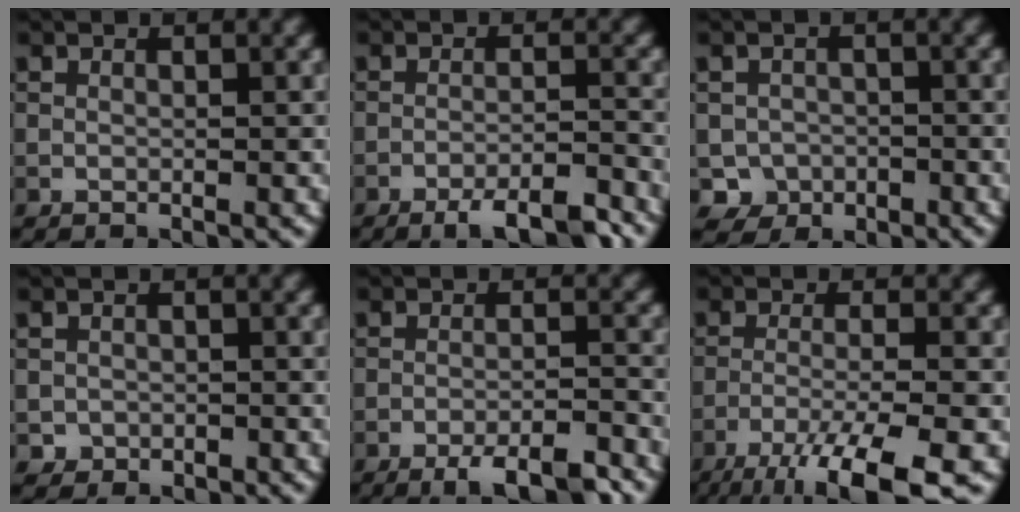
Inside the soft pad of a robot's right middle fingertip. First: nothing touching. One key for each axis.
{"total": 6.1, "fx": -4.9, "fy": 1.2, "fz": 3.4, "tx": -0.055, "ty": -0.008, "tz": -0.070}
{"total": 2.6, "fx": -1.0, "fy": 2.4, "fz": 0.3, "tx": 0.006, "ty": 0.002, "tz": -0.018}
{"total": 1.1, "fx": -0.3, "fy": 1.1, "fz": 0.0, "tx": 0.009, "ty": -0.004, "tz": -0.006}
{"total": 5.5, "fx": -4.3, "fy": 1.1, "fz": 3.4, "tx": -0.056, "ty": -0.009, "tz": -0.063}
{"total": 8.2, "fx": -5.4, "fy": 1.4, "fz": 6.0, "tx": -0.096, "ty": -0.006, "tz": -0.100}